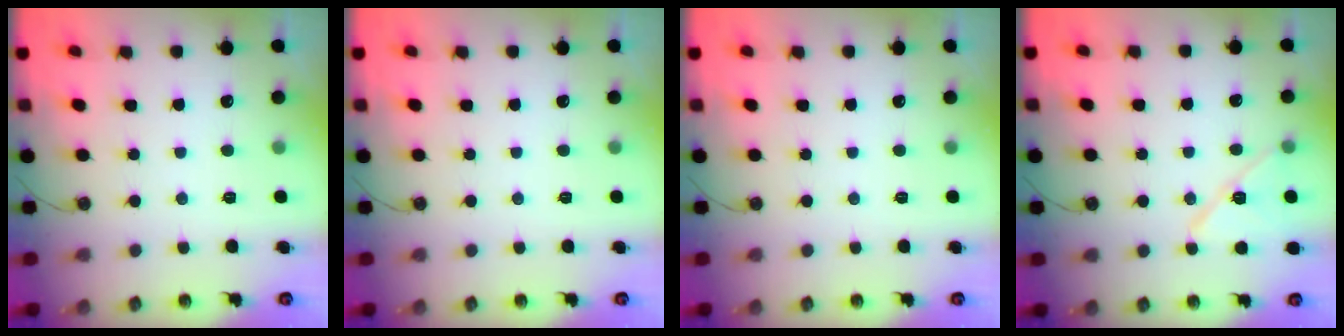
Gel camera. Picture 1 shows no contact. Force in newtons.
{"total": 0.0}
{"total": 0.0}
{"total": 11.6, "press": 11.5, "slide": 1.3}